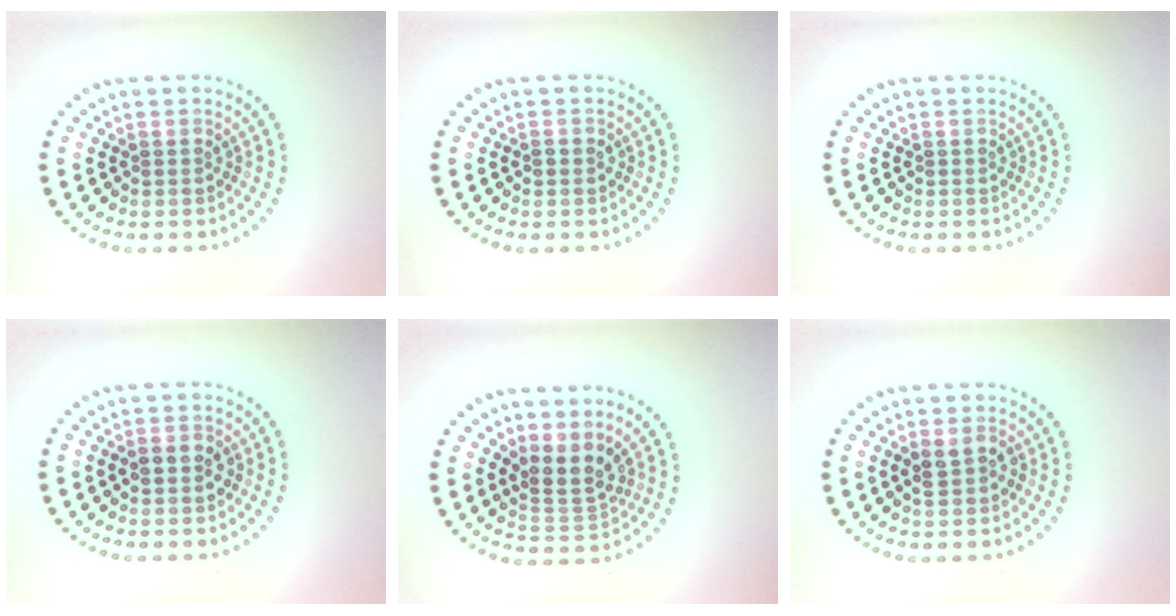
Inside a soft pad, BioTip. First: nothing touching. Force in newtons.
{"total": 0.9, "press": 0.9, "slide": 0.1}
{"total": 0.0}
{"total": 2.4, "press": 2.4, "slide": 0.1}
{"total": 3.3, "press": 2.4, "slide": 2.2}
{"total": 2.1, "press": 2.1, "slide": 0.1}